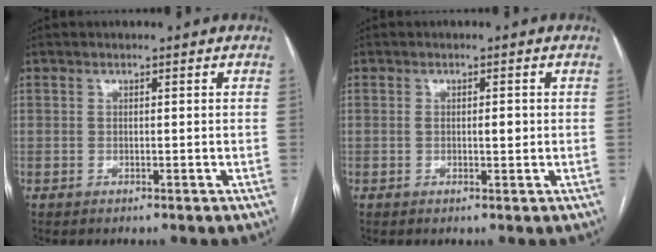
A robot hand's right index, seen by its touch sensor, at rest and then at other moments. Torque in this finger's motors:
{"motor_torque": [0.61, 0.09, 0.11, 0.02]}